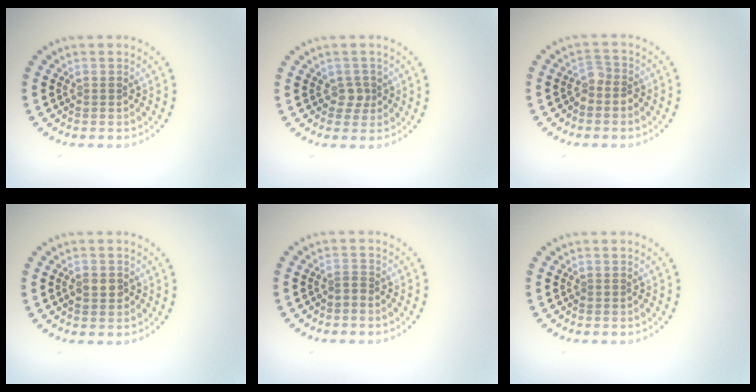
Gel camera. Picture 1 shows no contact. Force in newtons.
{"total": 1.4, "press": 1.1, "slide": 0.9}
{"total": 1.7, "press": 1.3, "slide": 1.1}
{"total": 1.8, "press": 1.7, "slide": 0.3}
{"total": 0.6, "press": 0.4, "slide": 0.5}
{"total": 0.0}